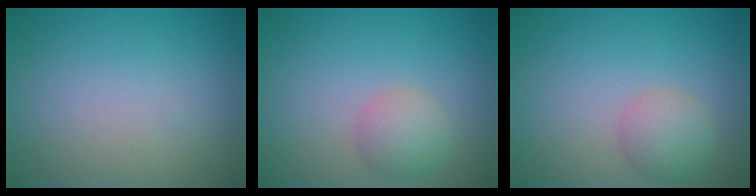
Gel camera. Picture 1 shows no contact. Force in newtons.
{"total": 2.6, "press": 2.6, "slide": 0.1}
{"total": 2.7, "press": 2.7, "slide": 0.1}